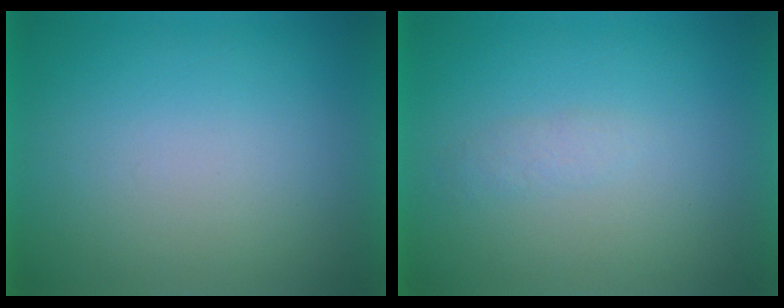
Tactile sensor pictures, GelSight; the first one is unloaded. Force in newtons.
{"total": 1.4}